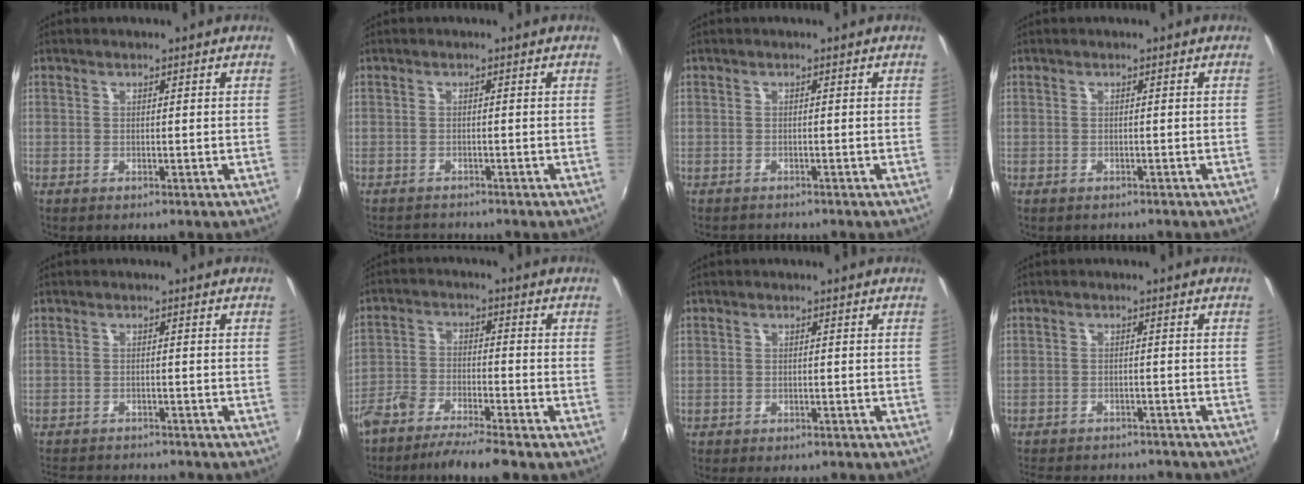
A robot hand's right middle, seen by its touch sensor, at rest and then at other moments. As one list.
[{"total": 2.4, "force": [-2.3, 0.7, -0.1], "torque": [-0.009, 0.002, -0.043]}, {"total": 1.5, "force": [-1.4, 0.5, 0.0], "torque": [-0.004, -0.002, -0.023]}, {"total": 0.9, "force": [-0.8, 0.4, 0.2], "torque": [-0.009, -0.001, -0.009]}, {"total": 10.4, "force": [-9.6, 2.4, 3.5], "torque": [-0.088, -0.009, -0.142]}, {"total": 8.5, "force": [-7.2, 1.0, 4.4], "torque": [-0.097, -0.002, -0.133]}, {"total": 3.9, "force": [-3.2, 1.8, 1.3], "torque": [-0.031, -0.003, -0.046]}, {"total": 14.7, "force": [-12.8, 4.6, 5.4], "torque": [-0.121, -0.004, -0.174]}]